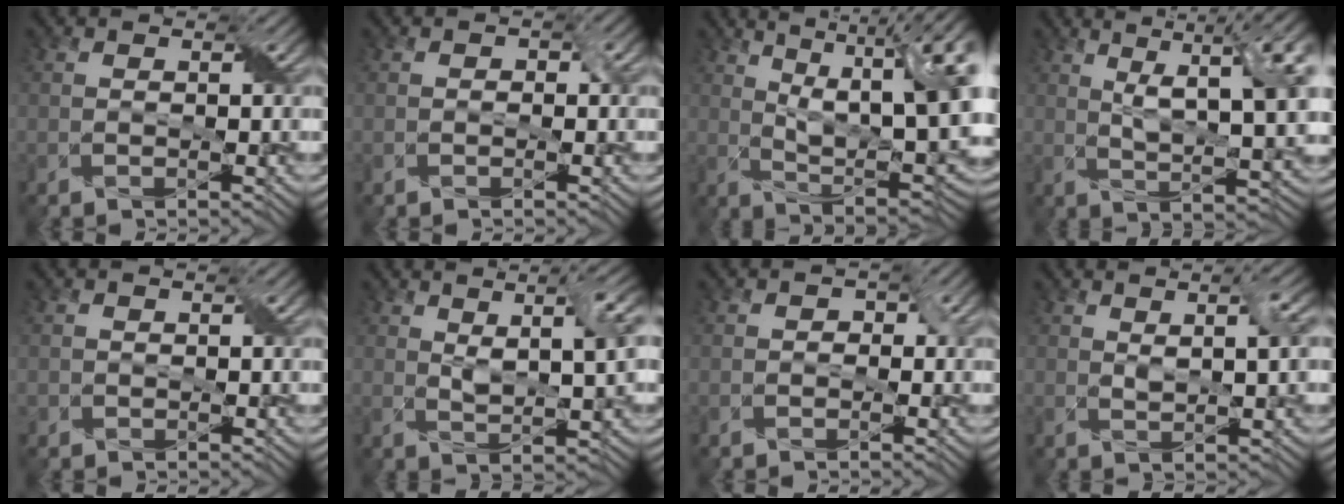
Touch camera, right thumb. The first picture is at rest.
{"total": 1.0, "force": [-0.3, 0.8, 0.6], "torque": [-0.009, -0.002, -0.005]}
{"total": 15.8, "force": [5.0, 6.8, 13.4], "torque": [-0.210, 0.027, 0.078]}
{"total": 12.8, "force": [3.8, 4.6, 11.3], "torque": [-0.179, 0.016, 0.053]}
{"total": 0.7, "force": [-0.1, 0.6, -0.2], "torque": [-0.004, -0.002, -0.001]}
{"total": 6.4, "force": [2.2, 1.8, 5.7], "torque": [-0.096, 0.007, 0.038]}
{"total": 1.4, "force": [-0.3, 1.3, 0.6], "torque": [-0.007, -0.003, -0.006]}
{"total": 3.1, "force": [1.1, 0.7, 2.9], "torque": [-0.053, 0.000, 0.022]}